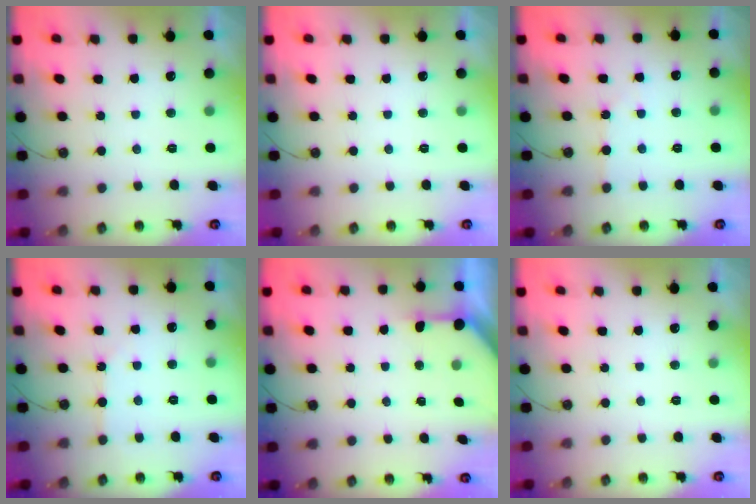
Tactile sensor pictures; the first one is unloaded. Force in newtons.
{"total": 0.0}
{"total": 2.8, "press": 2.8, "slide": 0.5}
{"total": 3.2, "press": 3.2, "slide": 0.5}
{"total": 3.6, "press": 3.6, "slide": 0.3}
{"total": 0.0}